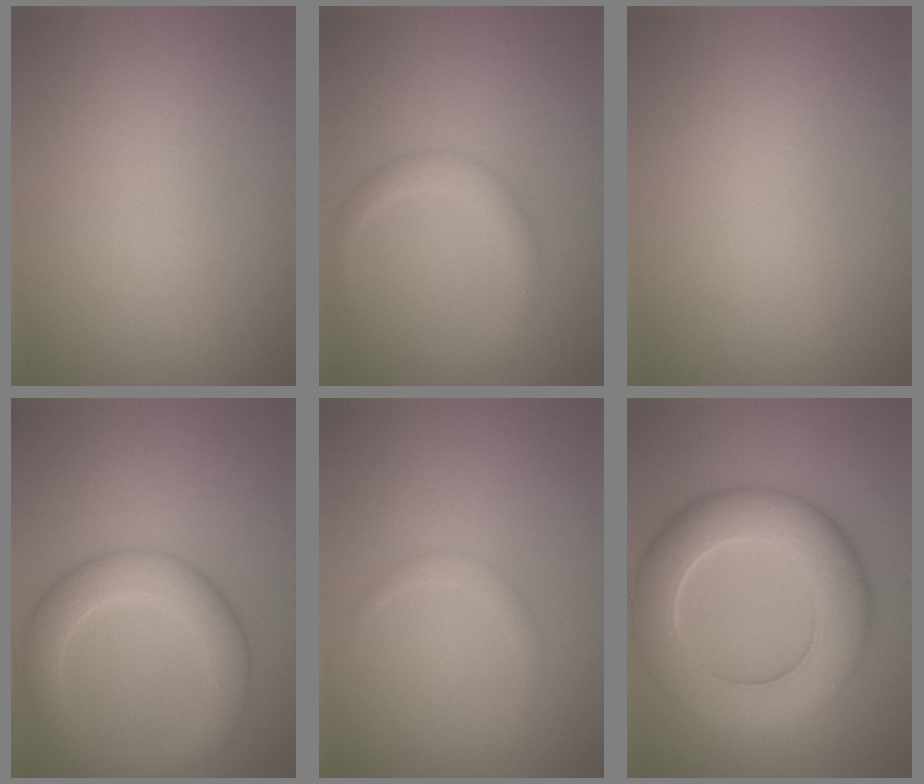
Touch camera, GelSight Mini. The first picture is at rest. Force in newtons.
{"total": 2.1, "press": 2.1, "slide": 0.1}
{"total": 0.0}
{"total": 5.7, "press": 5.7, "slide": 0.2}
{"total": 0.9, "press": 0.9, "slide": 0.1}
{"total": 9.7, "press": 9.6, "slide": 0.4}